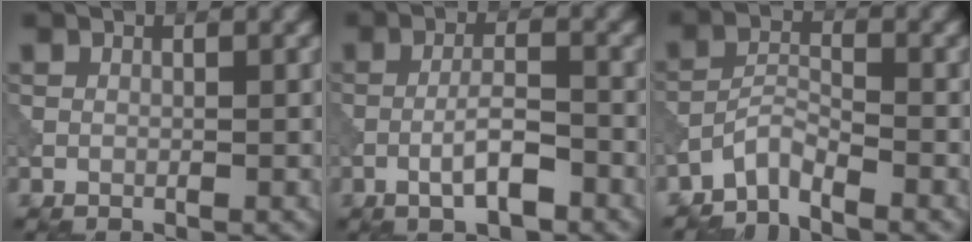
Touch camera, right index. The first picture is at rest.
{"total": 3.7, "force": [-1.7, 0.8, 3.2], "torque": [-0.058, 0.007, -0.034]}
{"total": 2.8, "force": [-2.6, 0.4, 1.0], "torque": [-0.018, 0.006, -0.060]}